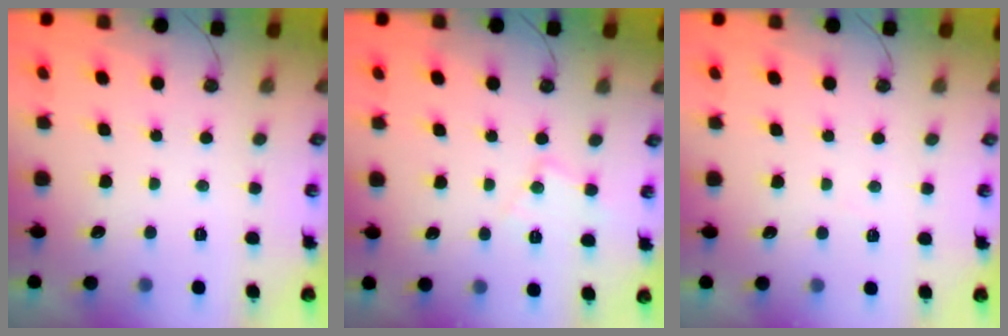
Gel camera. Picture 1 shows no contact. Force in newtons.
{"total": 7.4, "press": 7.3, "slide": 0.5}
{"total": 2.8, "press": 2.7, "slide": 0.5}